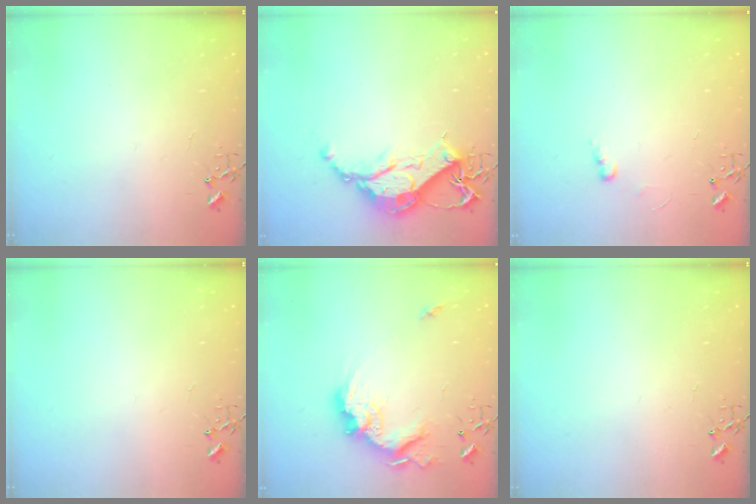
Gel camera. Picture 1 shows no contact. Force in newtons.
{"total": 13.8, "press": 13.8, "slide": 1.1}
{"total": 5.6, "press": 5.6, "slide": 0.7}
{"total": 0.0}
{"total": 17.8, "press": 17.7, "slide": 2.1}
{"total": 0.0}